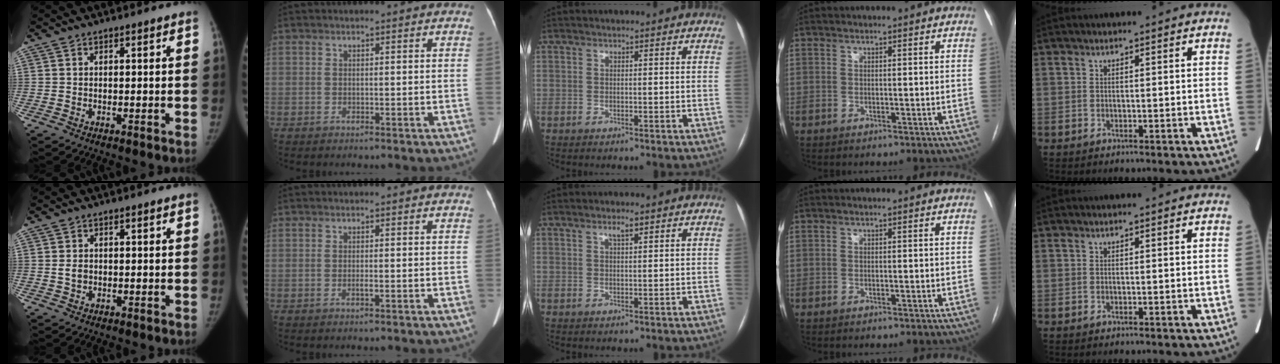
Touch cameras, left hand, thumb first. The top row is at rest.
{"thumb": {"total": 1.8, "force": [0.0, 1.4, 1.1], "torque": [-0.017, 0.001, 0.002]}, "index": {"total": 0.6, "force": [-0.2, 0.0, 0.6], "torque": [-0.013, -0.001, -0.002]}, "middle": {"total": 1.5, "force": [1.0, 0.2, 1.1], "torque": [-0.022, 0.002, 0.018]}}